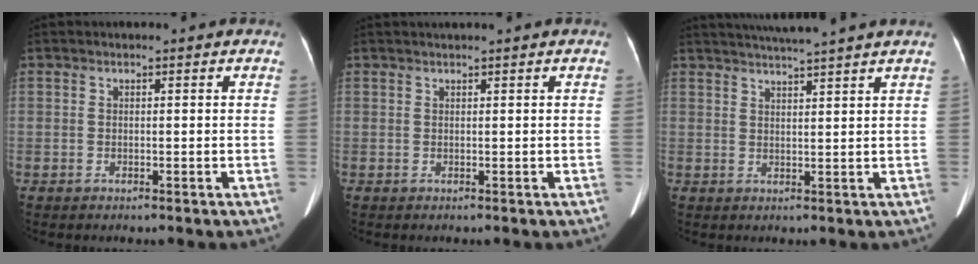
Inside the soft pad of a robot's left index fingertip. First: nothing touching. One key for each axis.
{"total": 1.0, "fx": 0.8, "fy": -0.3, "fz": 0.6, "tx": -0.012, "ty": 0.012, "tz": 0.023}
{"total": 7.9, "fx": 7.0, "fy": -1.6, "fz": 3.3, "tx": -0.051, "ty": 0.015, "tz": 0.096}